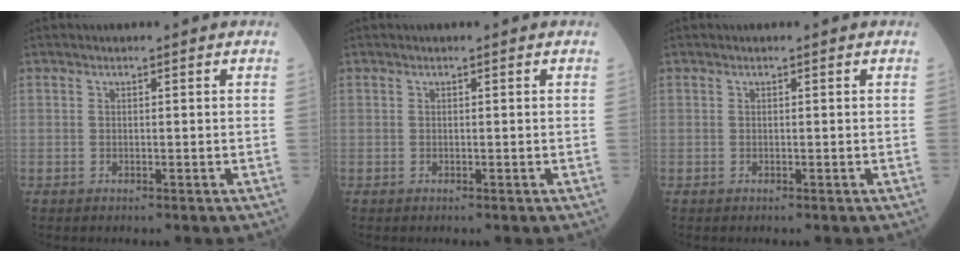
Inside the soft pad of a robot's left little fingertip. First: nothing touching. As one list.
[{"total": 0.0}, {"total": 0.0}]